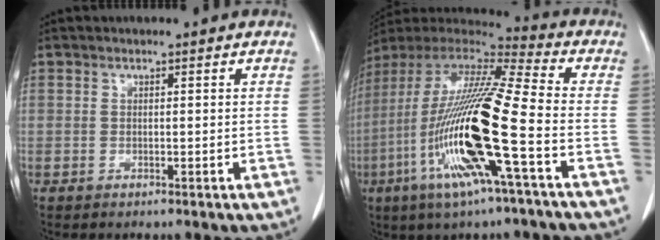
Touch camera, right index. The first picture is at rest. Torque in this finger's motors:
{"motor_torque": [2.14, 0.00, 1.05, 0.21]}